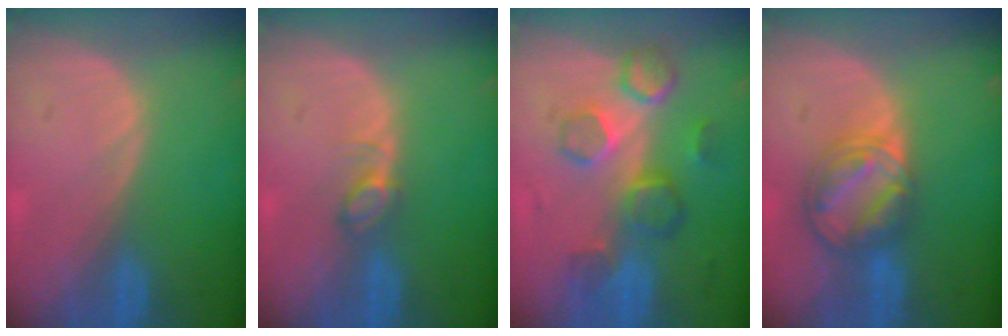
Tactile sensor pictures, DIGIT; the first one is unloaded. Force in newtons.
{"total": 2.5, "press": 2.4, "slide": 0.3}
{"total": 8.7, "press": 7.9, "slide": 3.6}
{"total": 8.1, "press": 6.9, "slide": 4.2}